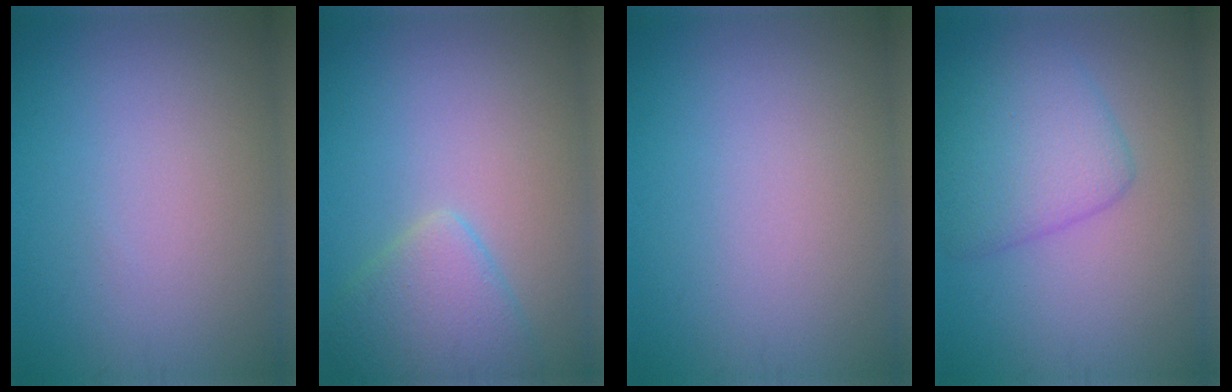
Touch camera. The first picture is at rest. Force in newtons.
{"total": 3.9, "press": 3.9, "slide": 0.2}
{"total": 0.0}
{"total": 4.6, "press": 4.6, "slide": 0.1}